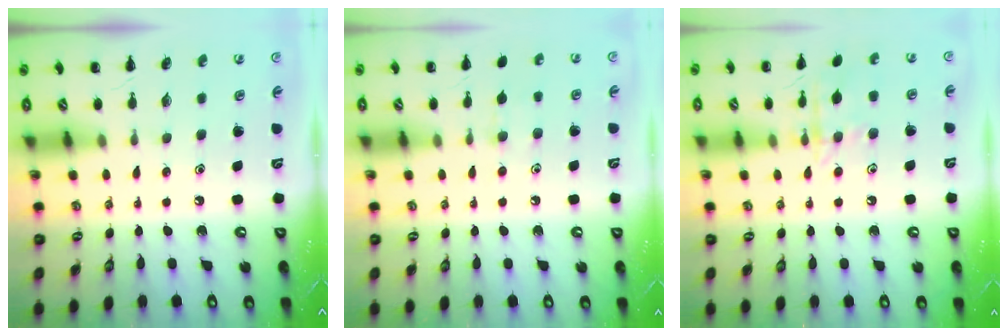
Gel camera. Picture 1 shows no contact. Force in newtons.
{"total": 5.7, "press": 5.6, "slide": 1.4}
{"total": 10.0, "press": 10.0, "slide": 0.7}